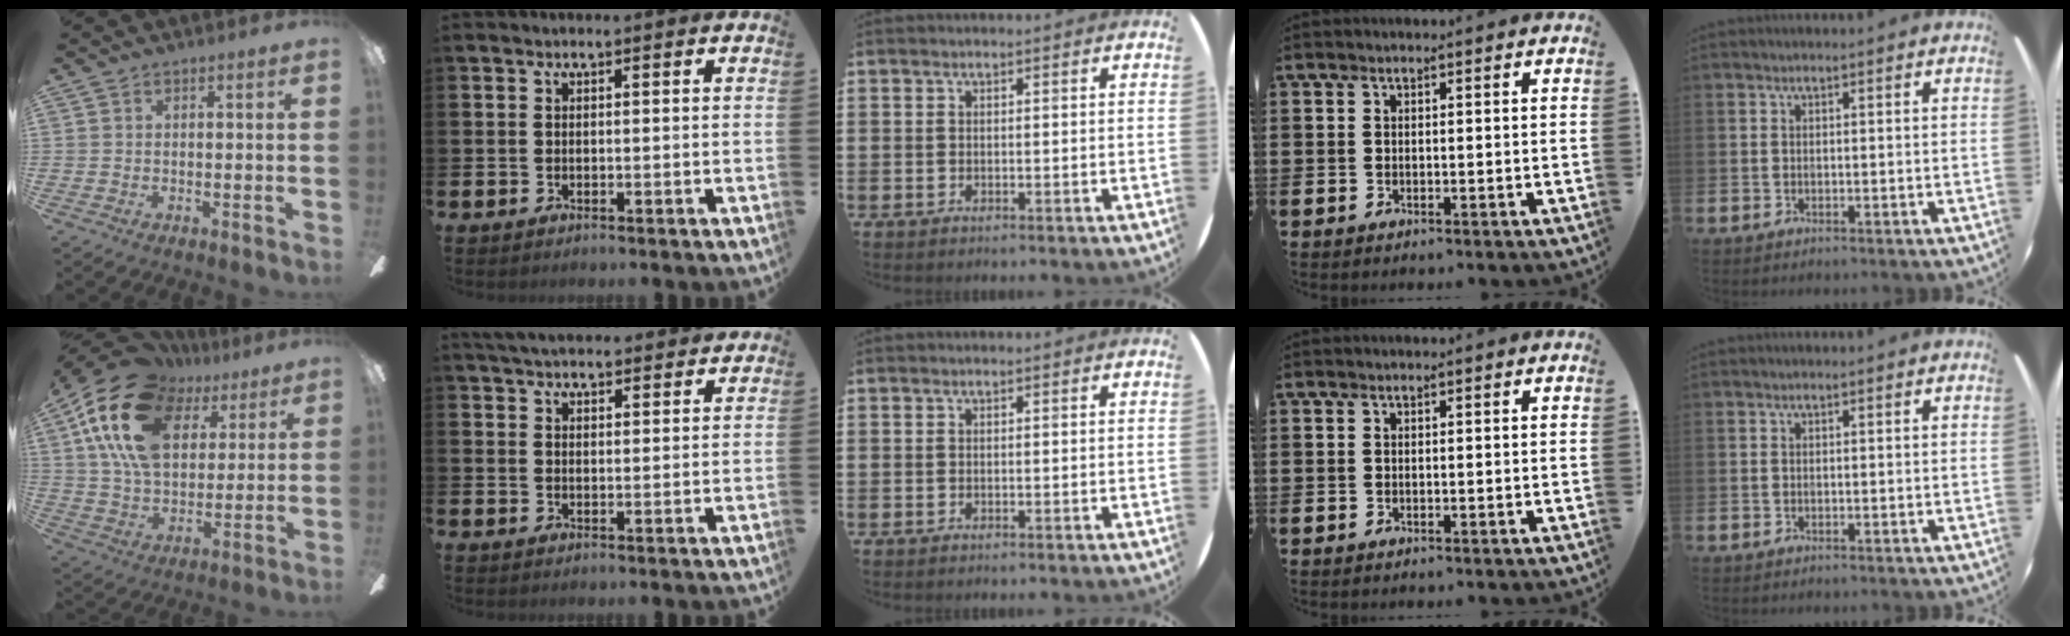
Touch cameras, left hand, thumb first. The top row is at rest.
{"thumb": {"total": 22.9, "force": [10.3, 14.5, 14.5], "torque": [-0.288, -0.029, 0.180]}, "index": {"total": 4.5, "force": [4.4, 0.7, 0.6], "torque": [-0.019, -0.021, 0.081]}}